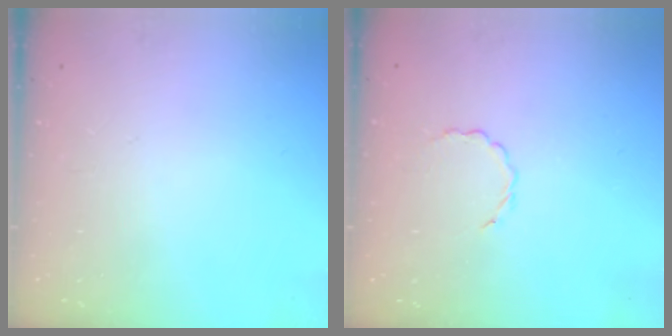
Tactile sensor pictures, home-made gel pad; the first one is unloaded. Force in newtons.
{"total": 2.7, "press": 2.5, "slide": 1.0}